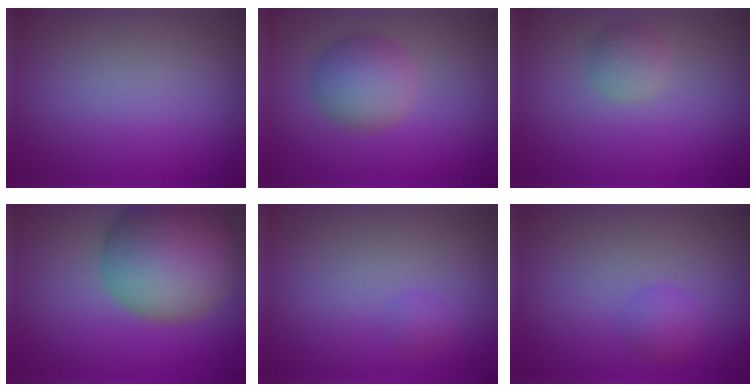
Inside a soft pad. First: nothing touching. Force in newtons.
{"total": 3.8, "press": 3.8, "slide": 0.1}
{"total": 1.7, "press": 1.7, "slide": 0.2}
{"total": 11.4, "press": 11.3, "slide": 0.5}
{"total": 0.8, "press": 0.8, "slide": 0.0}
{"total": 1.6, "press": 1.5, "slide": 0.1}